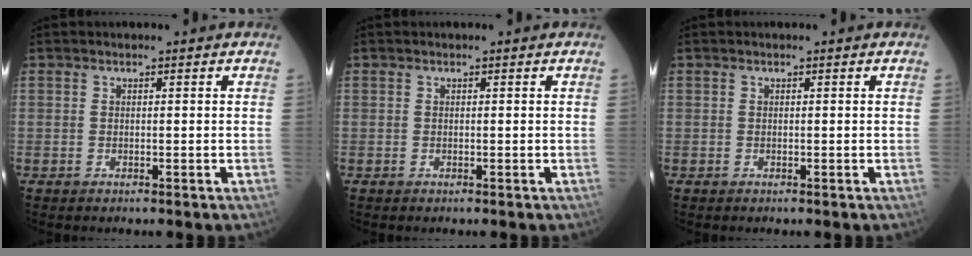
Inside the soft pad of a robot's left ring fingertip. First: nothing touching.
{"total": 0.0}
{"total": 0.0}